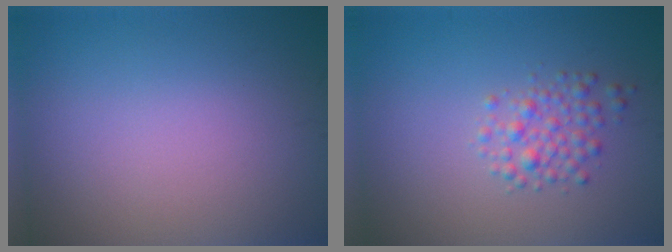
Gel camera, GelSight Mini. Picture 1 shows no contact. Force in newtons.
{"total": 2.3, "press": 2.3, "slide": 0.1}